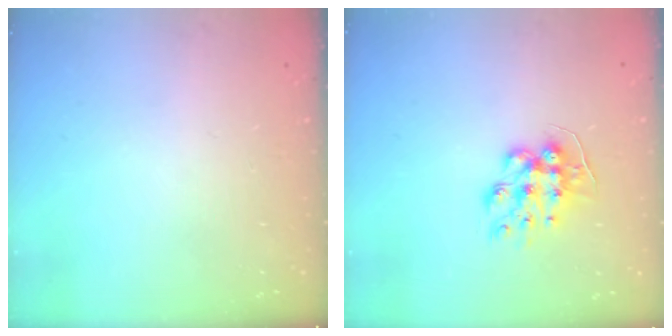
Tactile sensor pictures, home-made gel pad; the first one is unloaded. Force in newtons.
{"total": 10.1, "press": 10.1, "slide": 0.6}